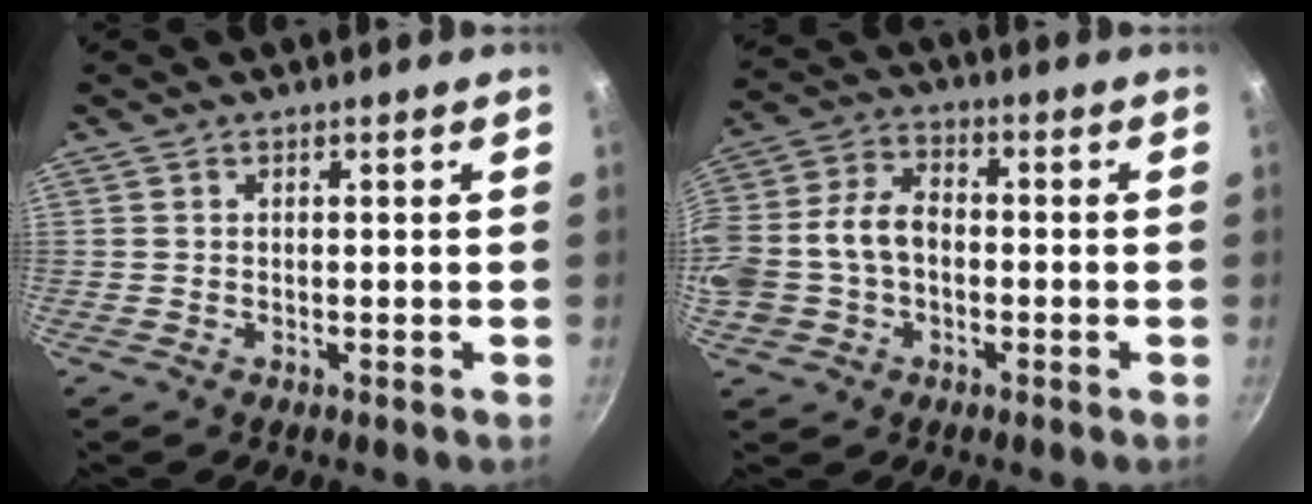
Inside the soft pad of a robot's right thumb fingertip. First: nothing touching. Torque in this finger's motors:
{"motor_torque": [0.26, 0.23, 0.96, 0.32, 0.25]}